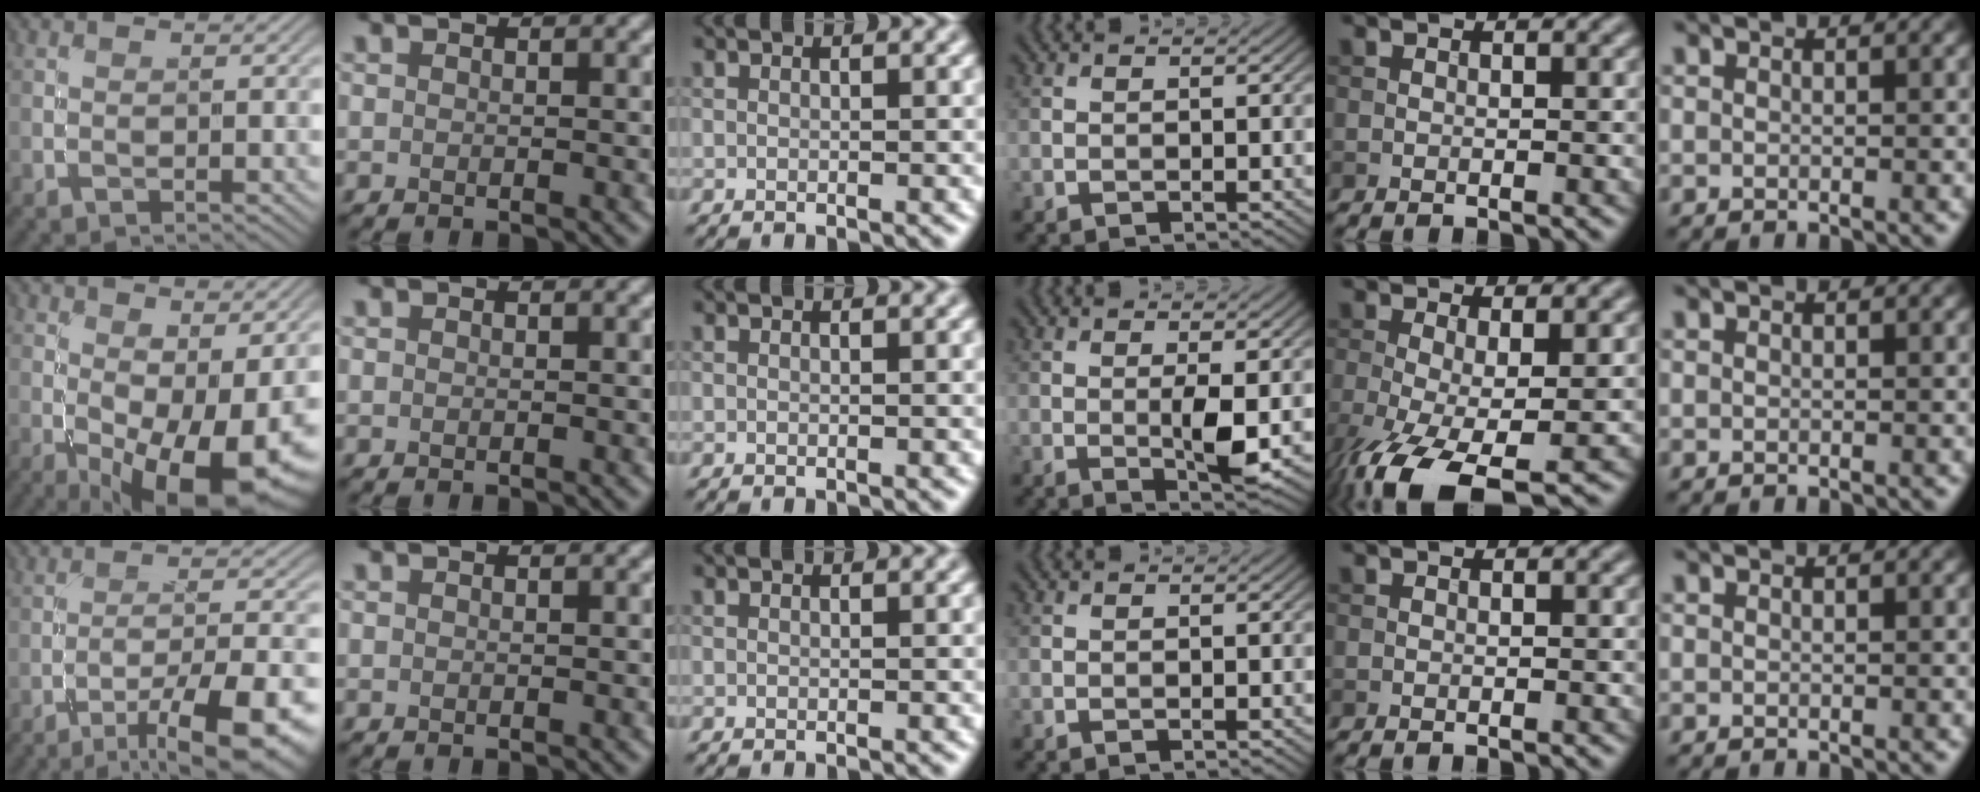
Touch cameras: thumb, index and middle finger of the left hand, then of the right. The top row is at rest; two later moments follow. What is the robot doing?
{"motion": "screw", "object": "medicine bottle"}